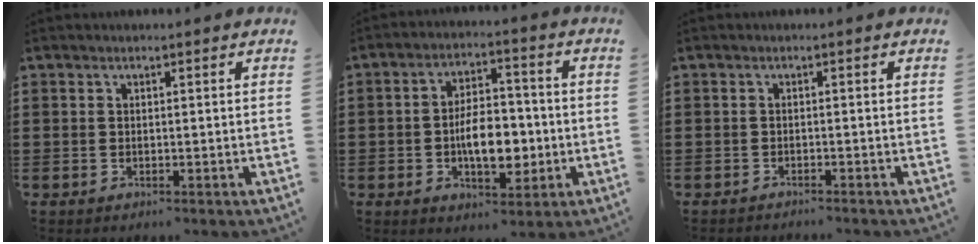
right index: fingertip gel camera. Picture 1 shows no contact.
{"total": 8.1, "force": [-1.6, 4.4, 6.6], "torque": [-0.092, -0.003, -0.035]}
{"total": 1.0, "force": [-1.0, -0.2, 0.0], "torque": [-0.004, -0.003, -0.019]}